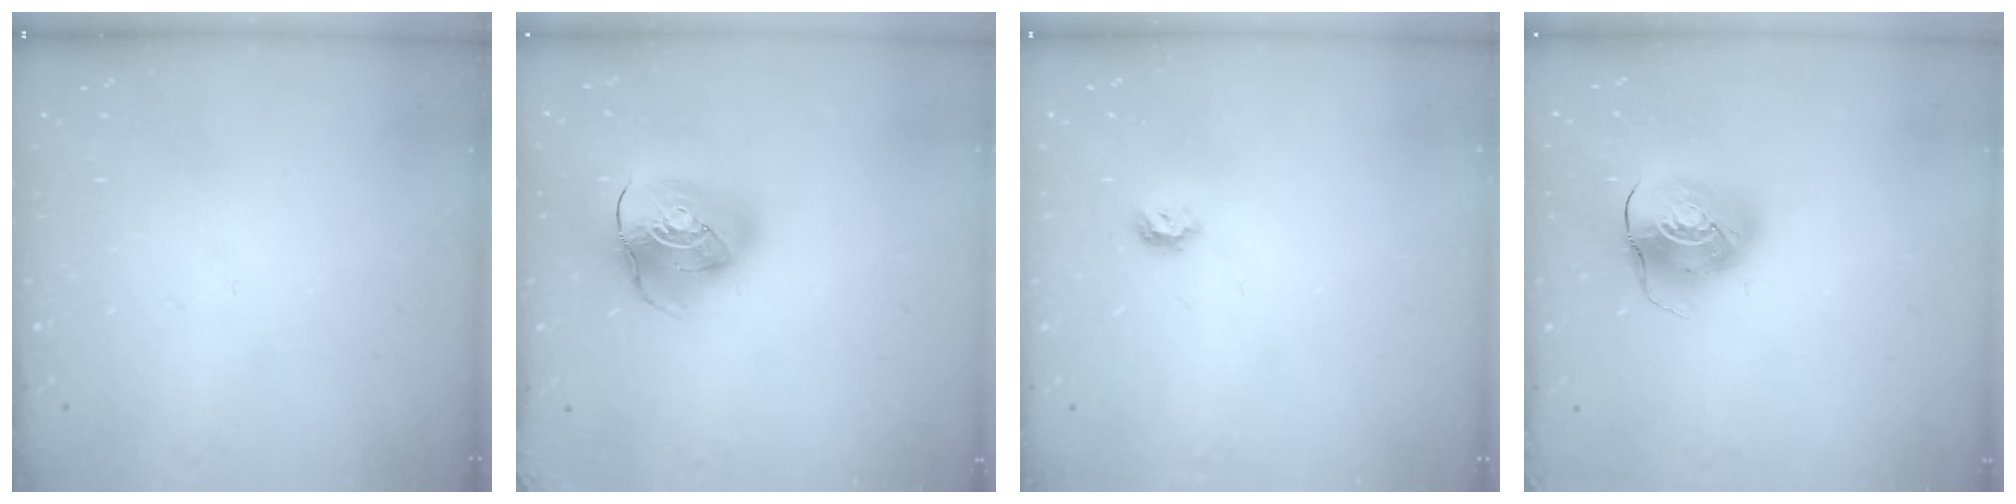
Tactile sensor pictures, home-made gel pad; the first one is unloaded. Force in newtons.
{"total": 12.8, "press": 12.7, "slide": 2.0}
{"total": 5.9, "press": 5.8, "slide": 0.9}
{"total": 9.7, "press": 9.6, "slide": 1.2}